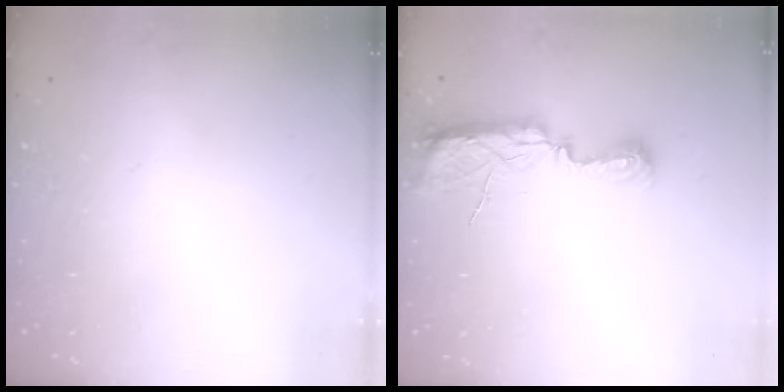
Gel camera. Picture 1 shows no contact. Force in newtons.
{"total": 8.1, "press": 8.0, "slide": 1.2}